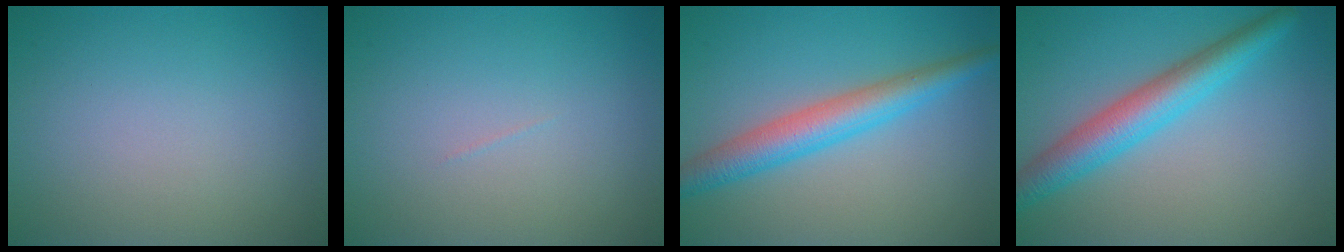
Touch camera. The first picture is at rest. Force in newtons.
{"total": 0.0}
{"total": 4.7, "press": 4.7, "slide": 0.1}
{"total": 5.1, "press": 5.1, "slide": 0.2}